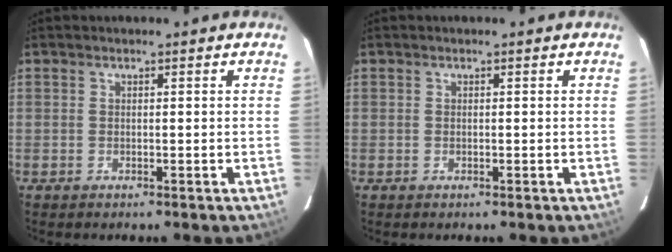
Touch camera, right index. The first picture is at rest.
{"total": 0.0}